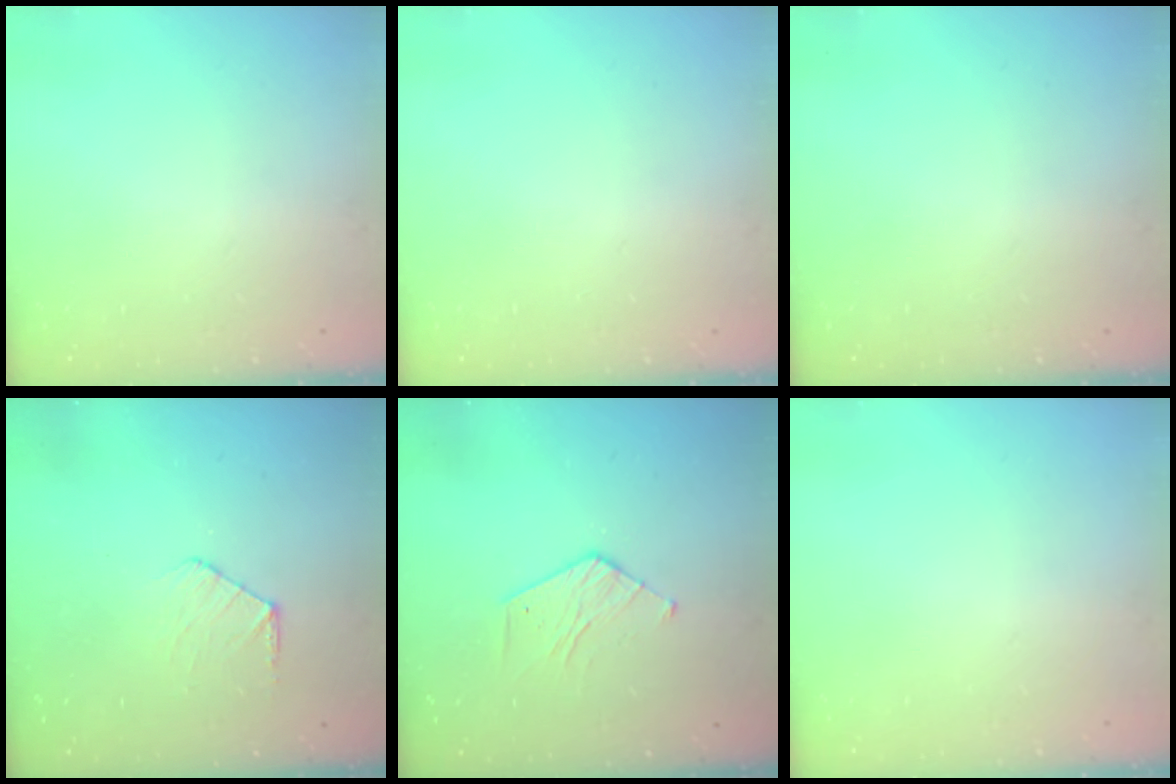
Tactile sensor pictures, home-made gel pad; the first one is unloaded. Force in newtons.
{"total": 0.0}
{"total": 0.0}
{"total": 6.3, "press": 6.2, "slide": 0.7}
{"total": 5.2, "press": 5.2, "slide": 0.5}
{"total": 0.0}